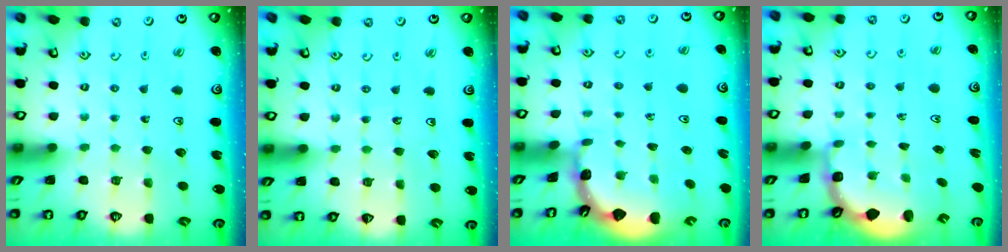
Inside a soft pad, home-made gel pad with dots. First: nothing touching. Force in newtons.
{"total": 4.3, "press": 4.3, "slide": 0.3}
{"total": 1.7, "press": 1.7, "slide": 0.1}
{"total": 2.7, "press": 2.1, "slide": 1.7}